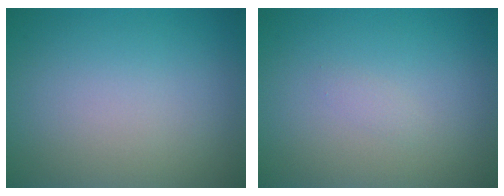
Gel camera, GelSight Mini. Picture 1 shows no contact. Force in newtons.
{"total": 0.5, "press": 0.5, "slide": 0.0}